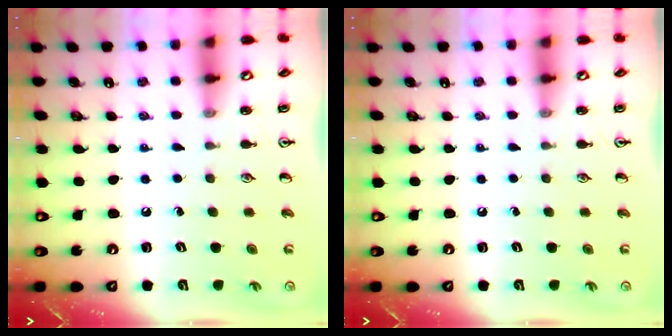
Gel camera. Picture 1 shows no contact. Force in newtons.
{"total": 0.0}